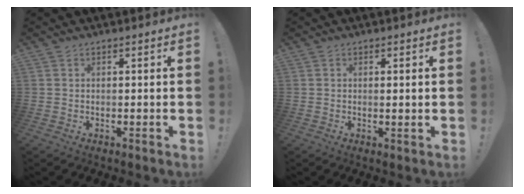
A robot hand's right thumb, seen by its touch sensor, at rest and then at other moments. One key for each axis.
{"total": 1.0, "fx": 0.4, "fy": -0.3, "fz": 0.9, "tx": -0.009, "ty": -0.005, "tz": 0.006}